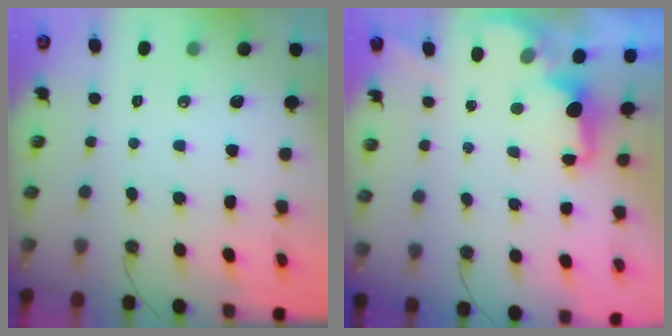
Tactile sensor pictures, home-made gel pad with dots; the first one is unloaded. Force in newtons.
{"total": 1.6, "press": 1.4, "slide": 0.8}